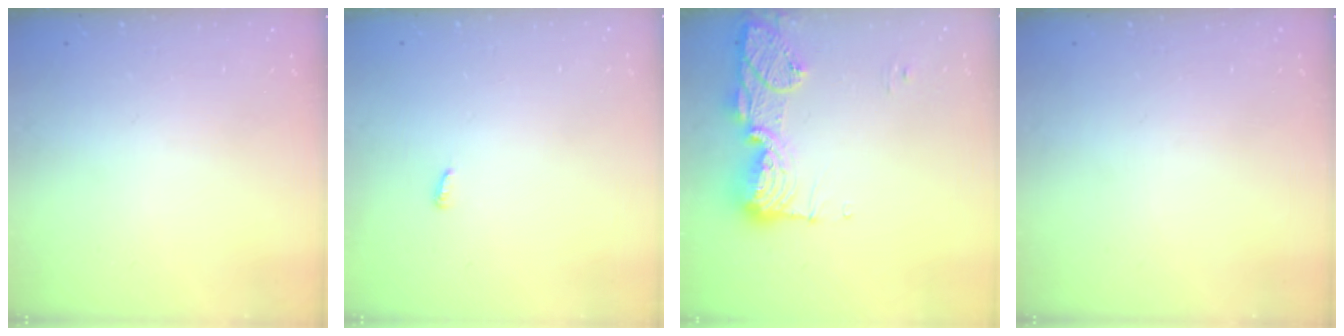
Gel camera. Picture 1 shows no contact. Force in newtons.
{"total": 2.6, "press": 2.6, "slide": 0.2}
{"total": 14.7, "press": 14.7, "slide": 1.4}
{"total": 0.0}